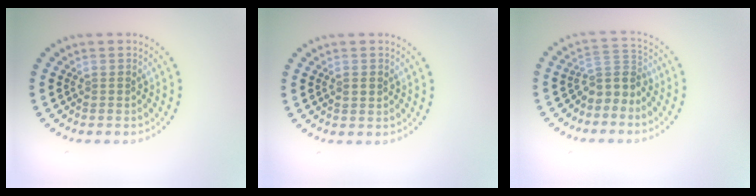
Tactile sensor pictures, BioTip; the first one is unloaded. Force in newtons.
{"total": 1.2, "press": 1.2, "slide": 0.1}
{"total": 2.9, "press": 2.1, "slide": 2.0}